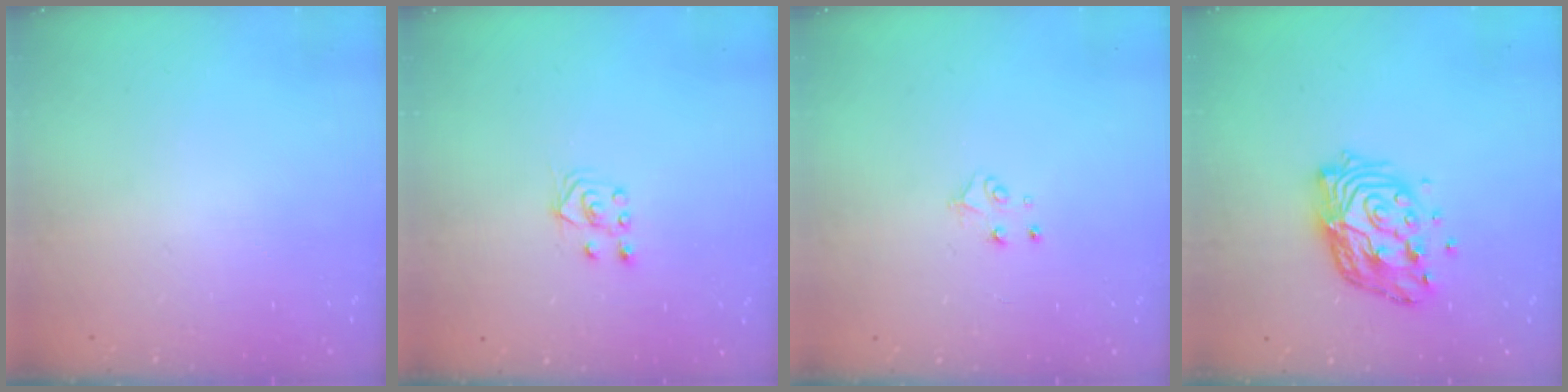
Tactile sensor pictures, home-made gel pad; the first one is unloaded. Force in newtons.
{"total": 4.3, "press": 4.3, "slide": 0.6}
{"total": 4.8, "press": 4.8, "slide": 0.5}
{"total": 14.3, "press": 14.2, "slide": 1.2}